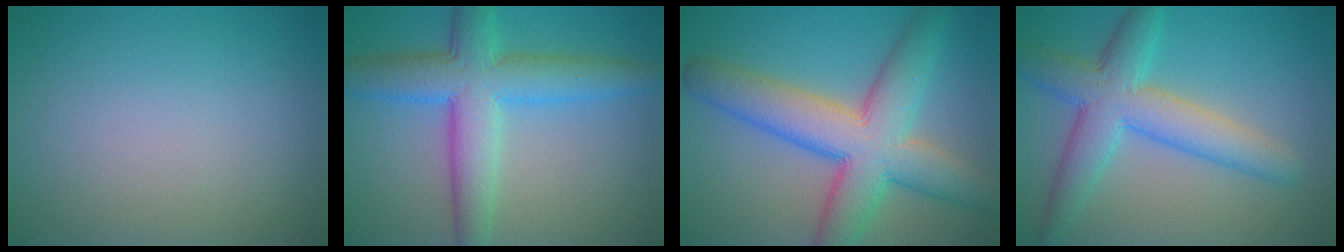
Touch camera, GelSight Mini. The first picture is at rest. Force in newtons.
{"total": 7.5, "press": 7.5, "slide": 0.1}
{"total": 9.4, "press": 9.4, "slide": 0.5}
{"total": 6.3, "press": 6.3, "slide": 0.1}